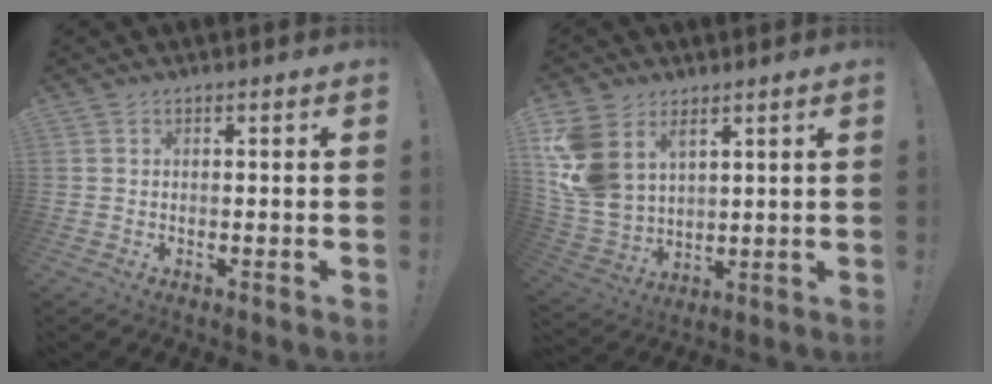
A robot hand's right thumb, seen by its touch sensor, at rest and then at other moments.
{"total": 12.9, "force": [5.9, 9.1, 6.9], "torque": [-0.152, -0.038, 0.117]}